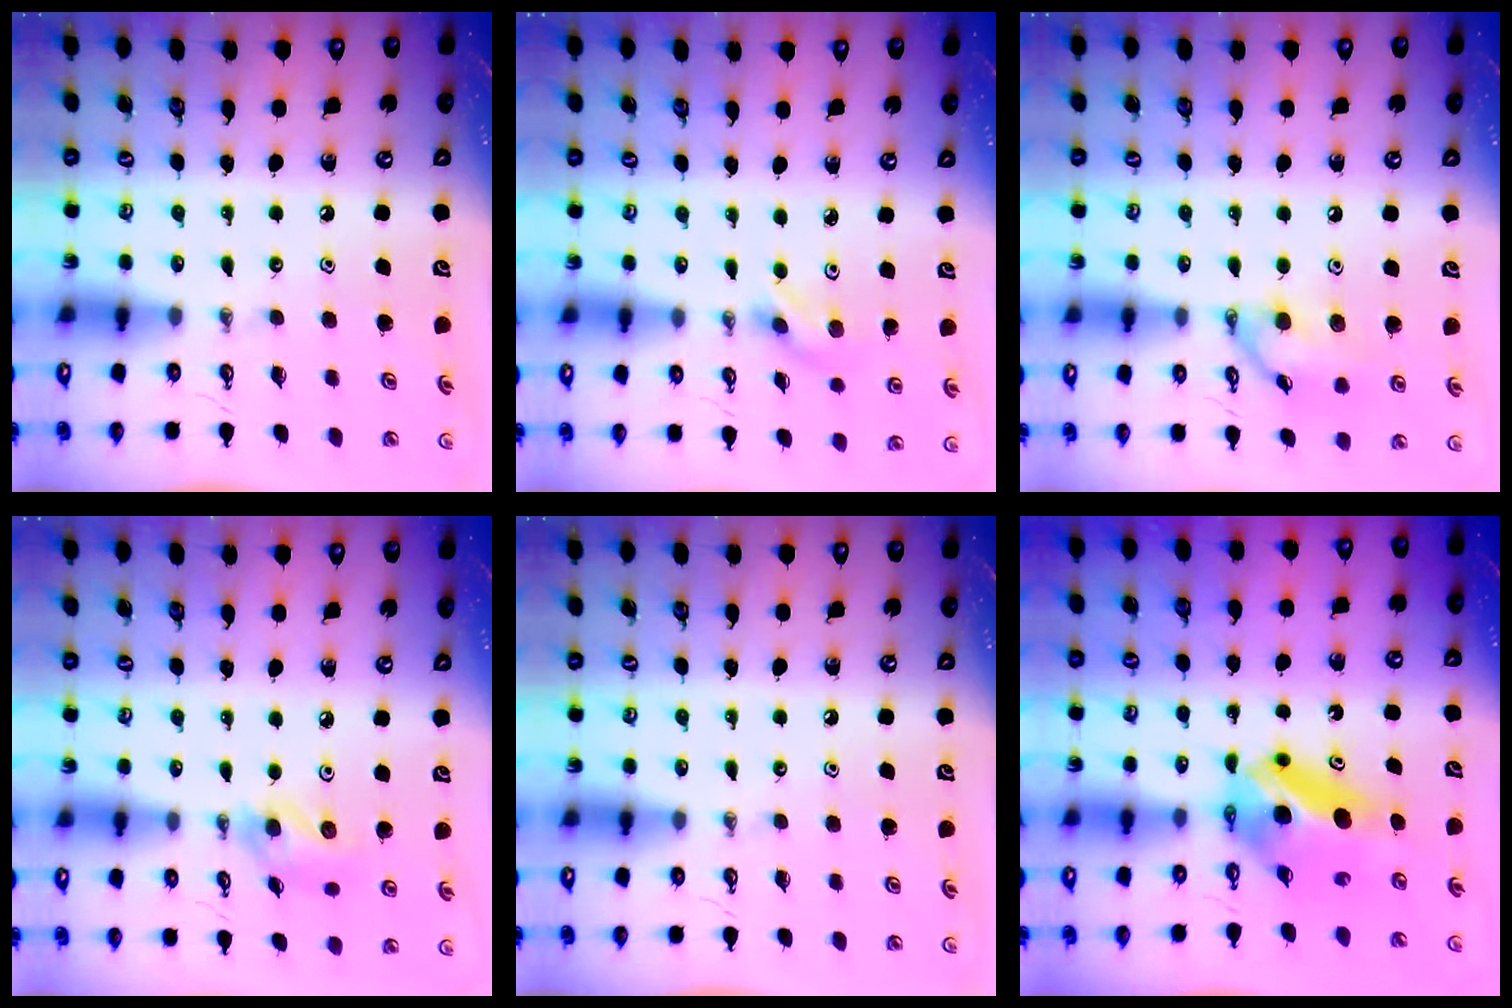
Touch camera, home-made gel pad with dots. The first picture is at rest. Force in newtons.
{"total": 2.3, "press": 2.1, "slide": 0.8}
{"total": 11.4, "press": 11.4, "slide": 0.3}
{"total": 10.1, "press": 10.0, "slide": 1.1}
{"total": 0.0}
{"total": 7.8, "press": 7.3, "slide": 2.8}